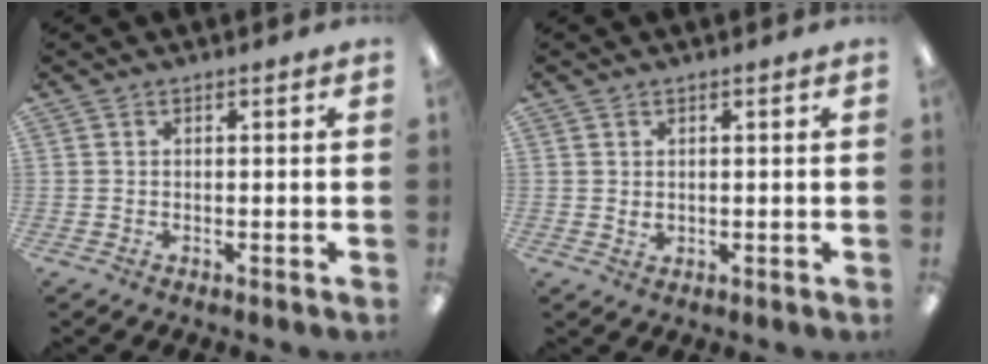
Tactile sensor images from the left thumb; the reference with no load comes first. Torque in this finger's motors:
{"motor_torque": [-0.11, 0.08, 0.02, -0.03, -0.01]}